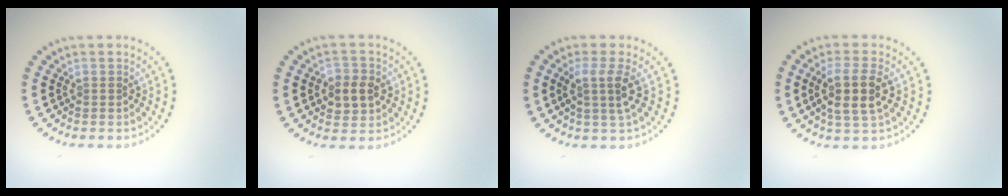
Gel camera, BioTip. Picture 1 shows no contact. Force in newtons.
{"total": 2.8, "press": 2.8, "slide": 0.4}
{"total": 2.6, "press": 2.1, "slide": 1.6}
{"total": 3.7, "press": 3.4, "slide": 1.4}